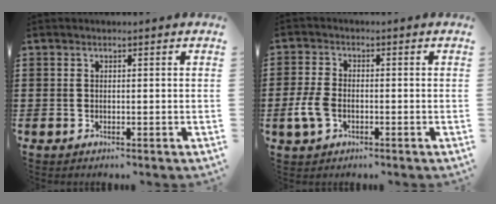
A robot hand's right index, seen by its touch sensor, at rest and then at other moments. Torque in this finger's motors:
{"motor_torque": [1.20, 0.94, 0.57, 0.06]}